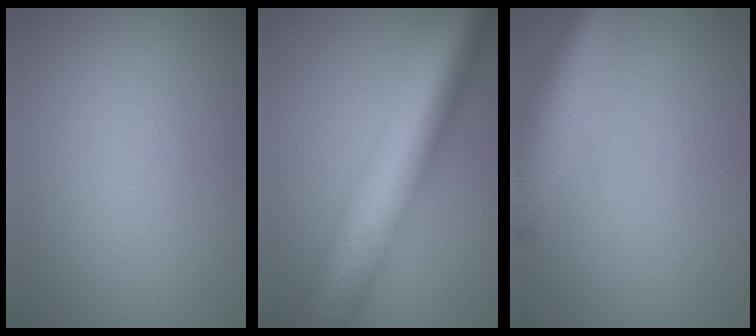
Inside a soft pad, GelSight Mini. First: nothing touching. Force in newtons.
{"total": 11.7, "press": 11.7, "slide": 0.0}
{"total": 8.6, "press": 8.5, "slide": 0.6}